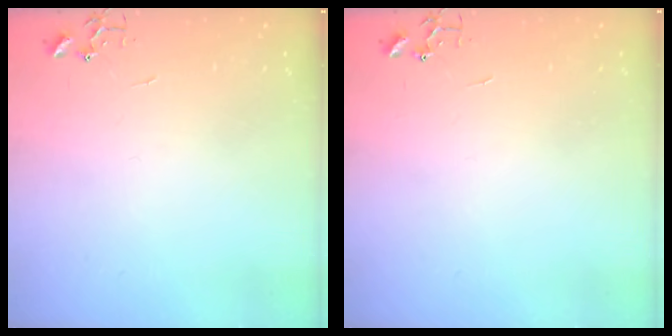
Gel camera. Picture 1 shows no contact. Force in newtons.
{"total": 0.0}